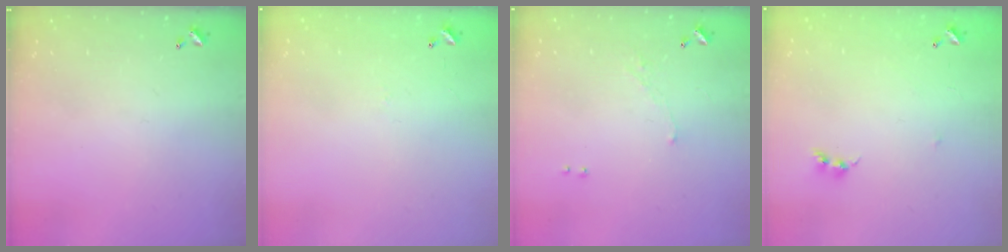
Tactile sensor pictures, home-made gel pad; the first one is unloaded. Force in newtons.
{"total": 7.7, "press": 7.7, "slide": 0.5}
{"total": 0.8, "press": 0.6, "slide": 0.5}
{"total": 5.2, "press": 5.2, "slide": 0.6}